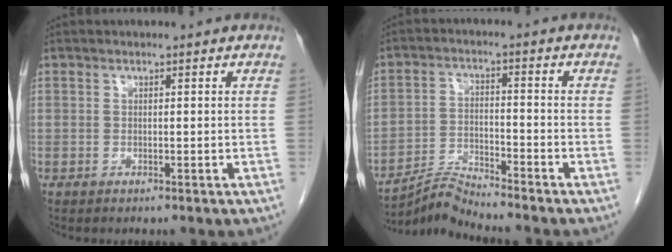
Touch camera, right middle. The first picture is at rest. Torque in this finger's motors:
{"motor_torque": [0.02, -0.61, -0.12, -0.03]}